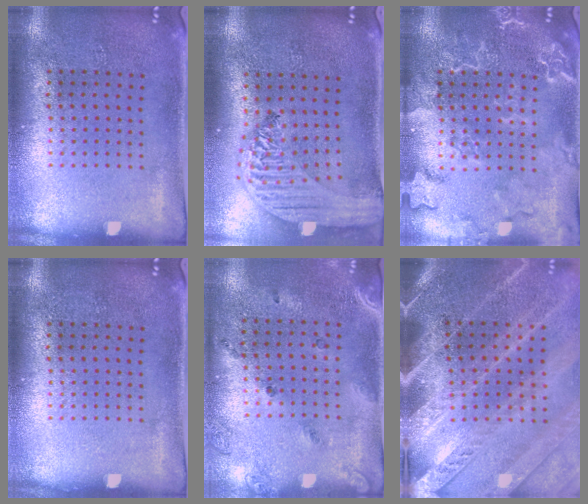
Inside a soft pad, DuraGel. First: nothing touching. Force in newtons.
{"total": 2.5, "press": 2.2, "slide": 1.4}
{"total": 2.5, "press": 2.4, "slide": 0.4}
{"total": 0.0}
{"total": 1.5, "press": 1.1, "slide": 1.0}
{"total": 3.5, "press": 3.0, "slide": 1.8}